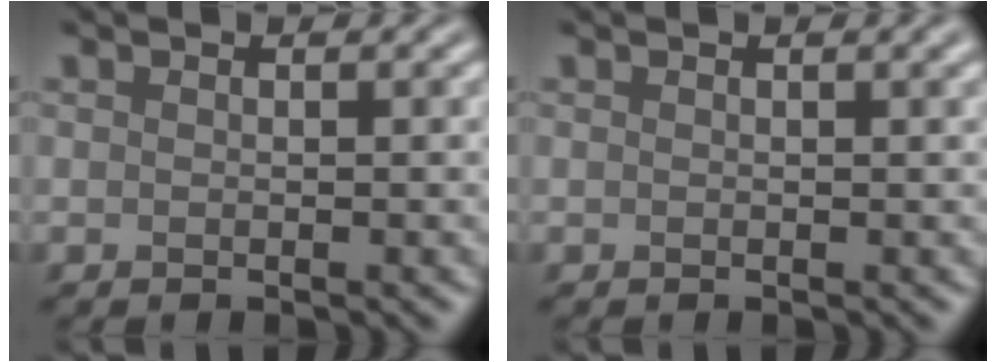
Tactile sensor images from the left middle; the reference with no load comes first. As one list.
[{"total": 1.4, "force": [0.7, 0.5, 1.1], "torque": [-0.012, 0.001, 0.003]}]